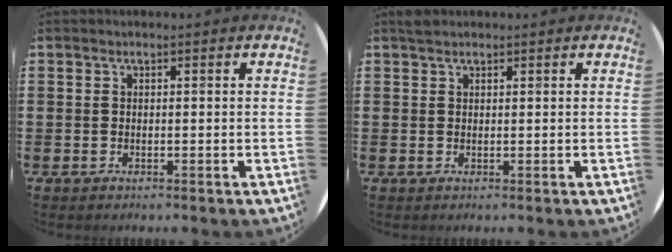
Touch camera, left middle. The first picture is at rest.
{"total": 0.9, "force": [0.8, 0.4, 0.2], "torque": [-0.005, 0.004, 0.015]}